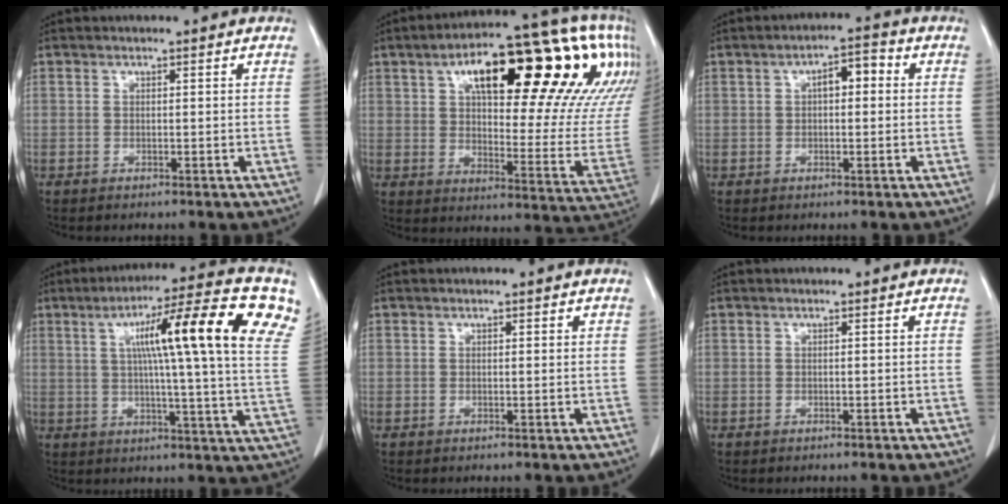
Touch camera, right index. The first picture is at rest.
{"total": 31.6, "force": [14.6, 8.3, 26.8], "torque": [-0.302, 0.056, 0.214]}
{"total": 4.4, "force": [0.8, 1.8, 3.9], "torque": [-0.060, 0.023, 0.008]}
{"total": 21.1, "force": [7.9, 0.7, 19.5], "torque": [-0.264, 0.028, 0.103]}
{"total": 0.5, "force": [0.4, 0.3, 0.2], "torque": [0.001, -0.001, 0.003]}
{"total": 0.0}